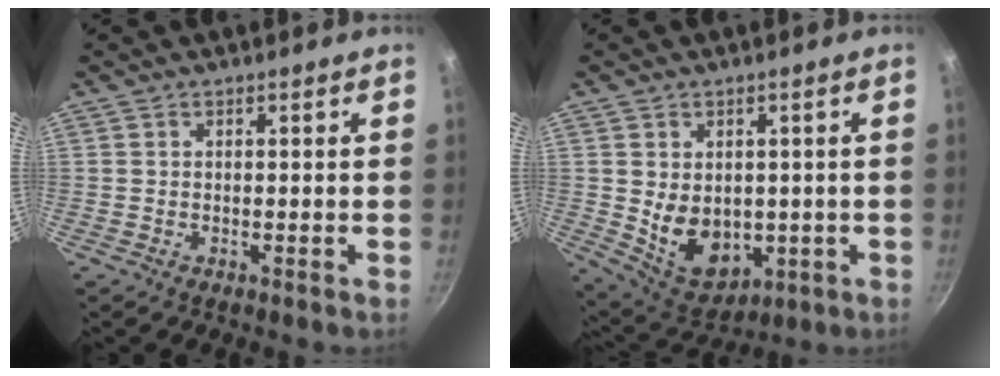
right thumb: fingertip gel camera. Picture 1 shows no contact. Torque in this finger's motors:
{"motor_torque": [-0.68, 1.21, 1.07, 0.26, 0.05]}